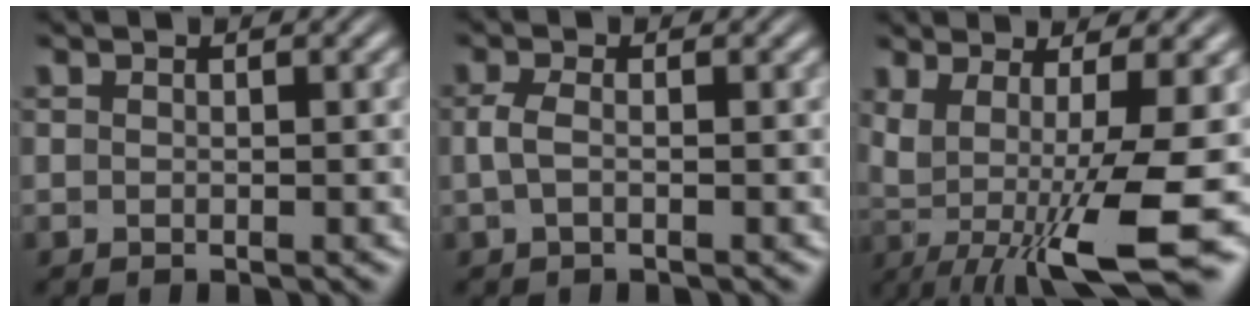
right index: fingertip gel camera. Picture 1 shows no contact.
{"total": 1.6, "force": [-0.1, 0.4, 1.6], "torque": [-0.039, -0.002, -0.001]}
{"total": 11.0, "force": [-0.9, 5.4, 9.6], "torque": [-0.161, -0.023, -0.008]}